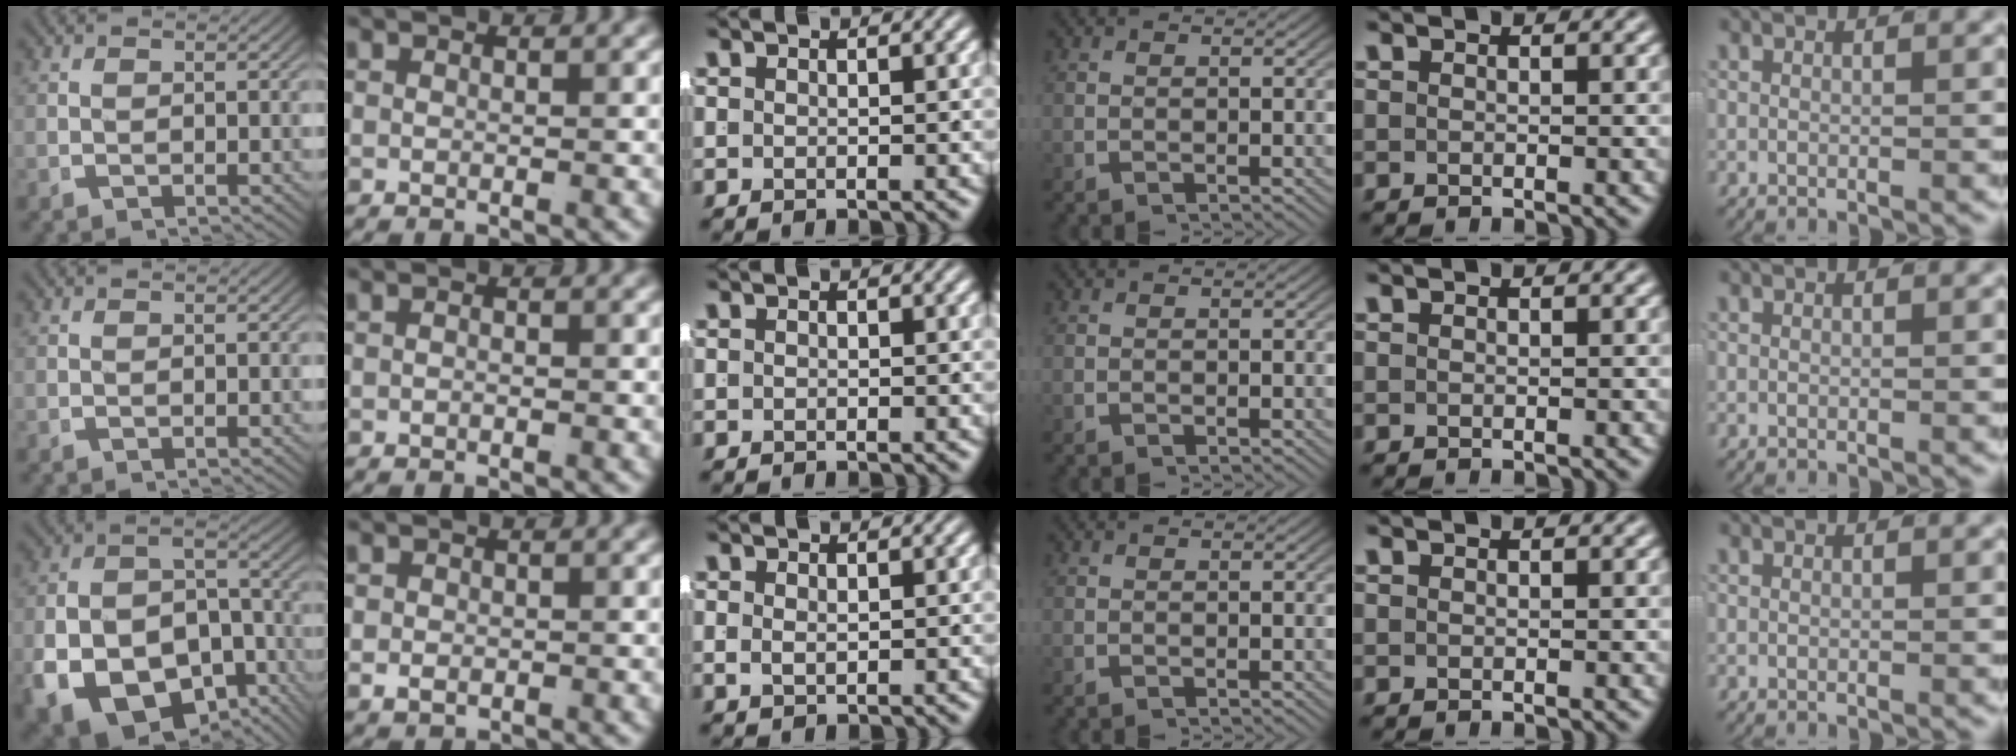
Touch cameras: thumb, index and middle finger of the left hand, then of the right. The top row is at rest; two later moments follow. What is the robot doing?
{"motion": "lift_and_place", "object": "shirt"}